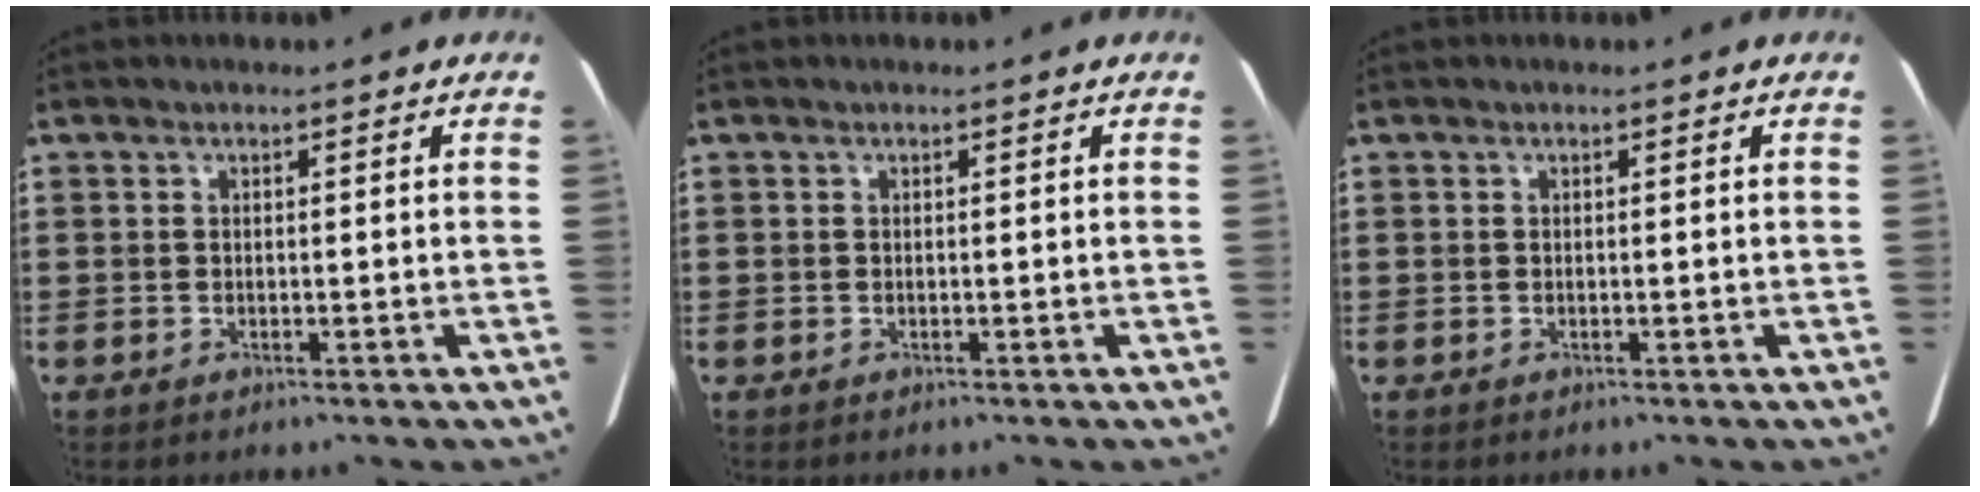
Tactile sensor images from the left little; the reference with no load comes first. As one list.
[{"total": 0.0}, {"total": 0.0}]